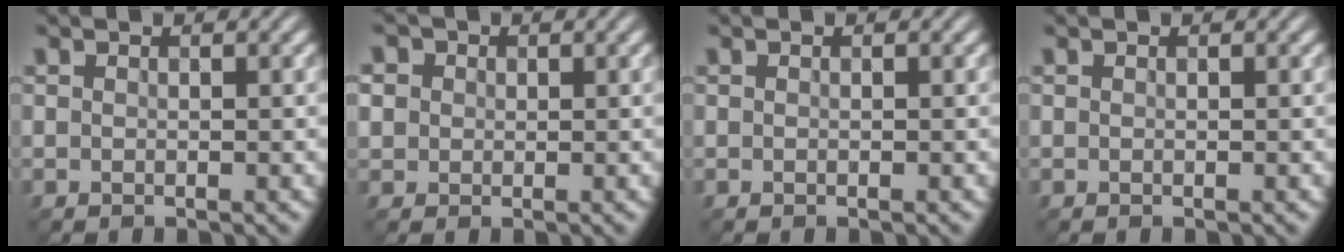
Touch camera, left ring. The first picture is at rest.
{"total": 4.5, "force": [1.7, 3.7, 1.9], "torque": [-0.047, 0.022, 0.015]}
{"total": 0.0}
{"total": 0.0}